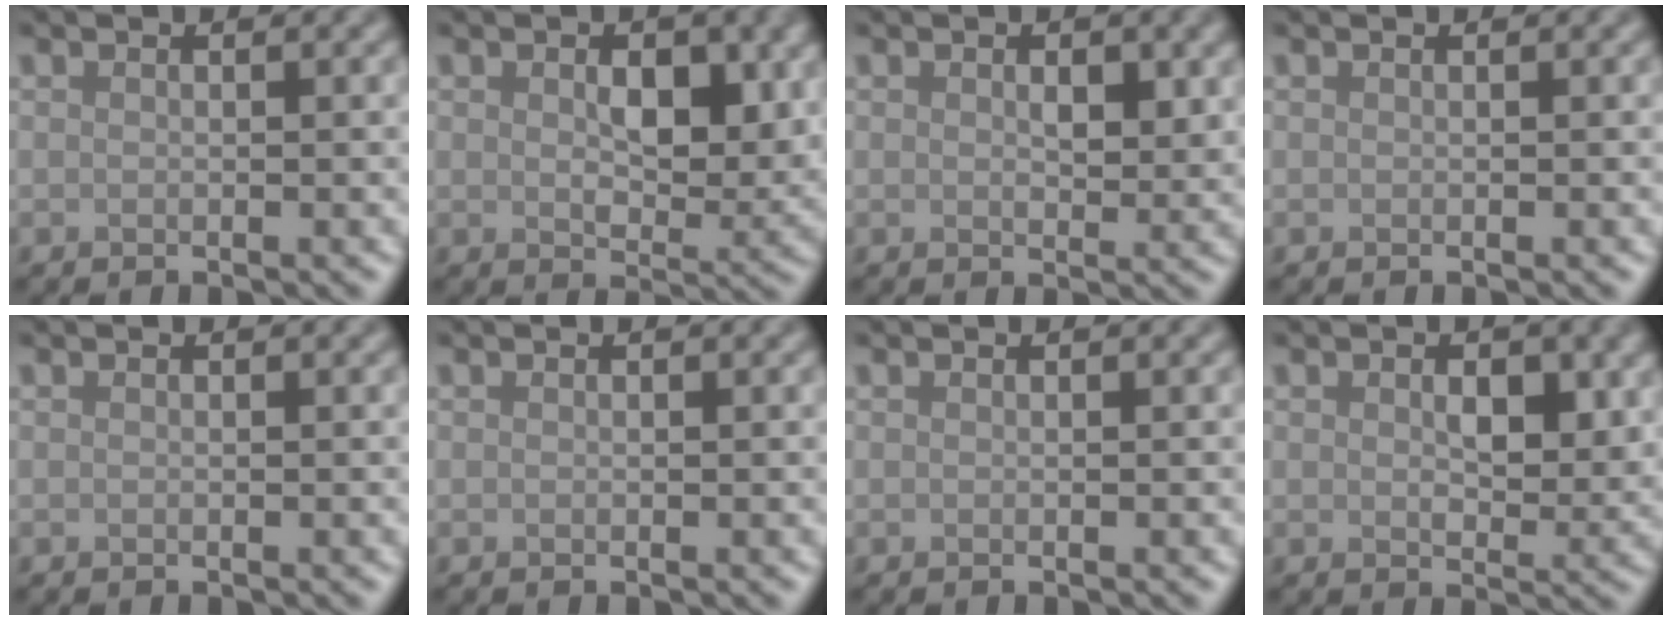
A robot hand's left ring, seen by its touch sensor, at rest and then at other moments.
{"total": 5.1, "force": [1.0, 3.1, 3.9], "torque": [-0.055, -0.013, 0.019]}
{"total": 2.4, "force": [0.6, 1.4, 1.9], "torque": [-0.025, -0.006, 0.013]}
{"total": 0.0}
{"total": 0.0}
{"total": 0.0}
{"total": 0.0}
{"total": 3.6, "force": [0.7, 2.1, 2.8], "torque": [-0.042, -0.008, 0.015]}